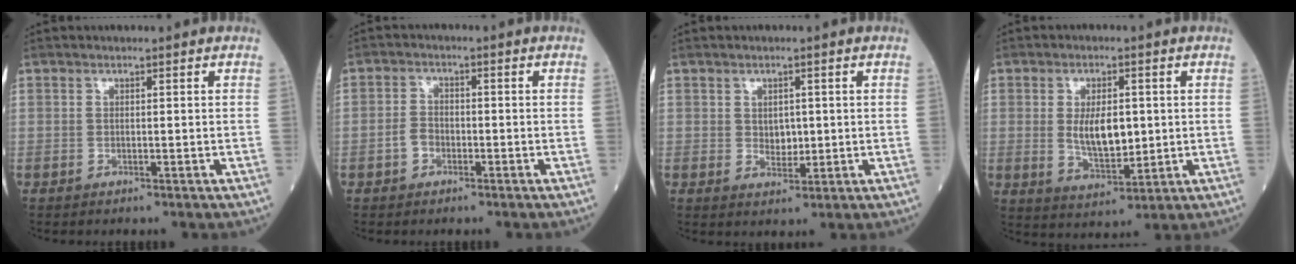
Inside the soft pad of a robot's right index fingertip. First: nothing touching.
{"total": 2.7, "force": [-1.3, 1.9, 1.4], "torque": [-0.024, 0.007, -0.026]}
{"total": 2.6, "force": [0.3, 1.8, 1.9], "torque": [-0.025, -0.004, 0.008]}
{"total": 7.5, "force": [0.5, 3.2, 6.7], "torque": [-0.124, -0.007, 0.016]}